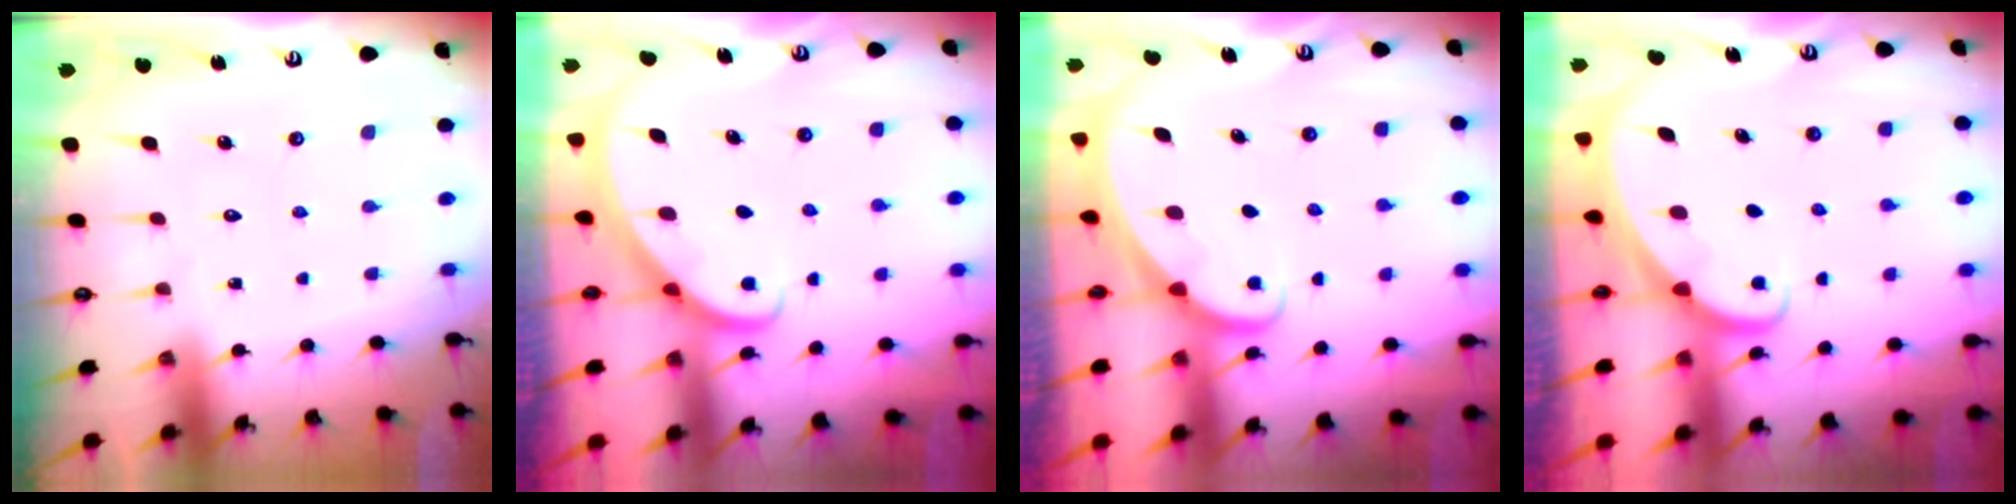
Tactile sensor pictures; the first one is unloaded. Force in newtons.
{"total": 2.8, "press": 2.8, "slide": 0.2}
{"total": 1.6, "press": 1.6, "slide": 0.1}
{"total": 1.6, "press": 1.6, "slide": 0.0}